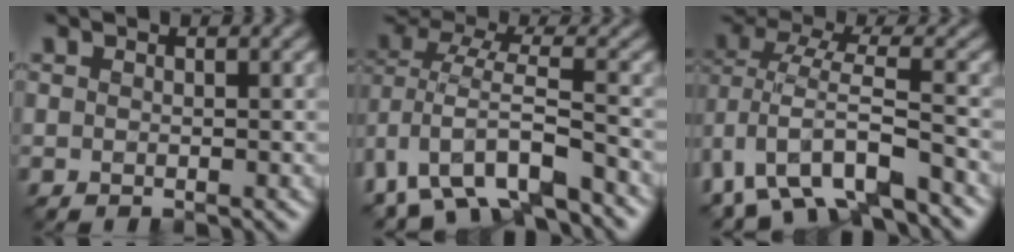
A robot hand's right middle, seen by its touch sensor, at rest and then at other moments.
{"total": 7.5, "force": [-5.2, 3.5, 4.1], "torque": [-0.081, -0.006, -0.092]}
{"total": 6.9, "force": [-4.3, 3.3, 4.2], "torque": [-0.079, -0.005, -0.077]}